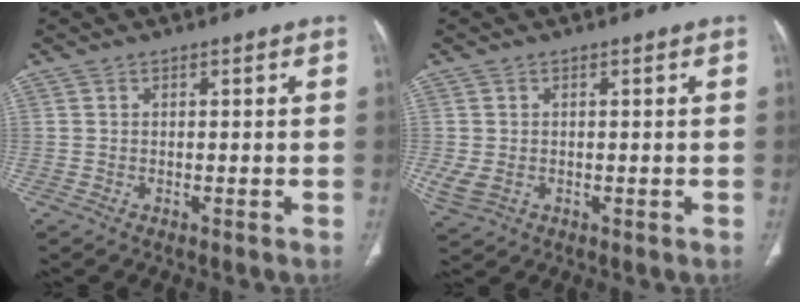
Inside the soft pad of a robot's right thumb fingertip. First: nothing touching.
{"total": 3.8, "force": [-0.4, 2.8, 2.5], "torque": [-0.065, -0.001, 0.002]}